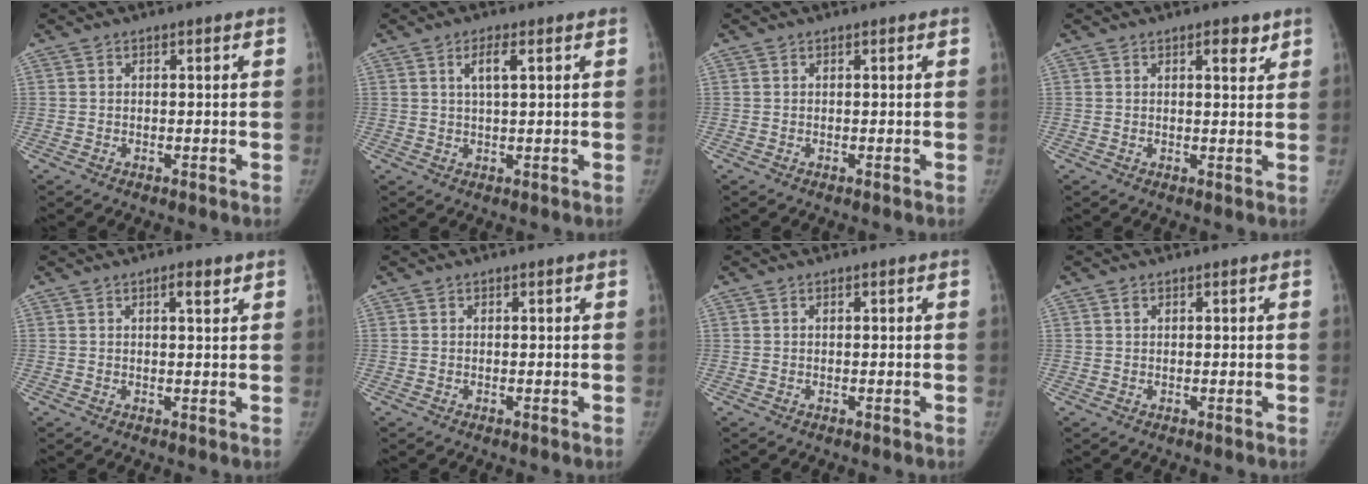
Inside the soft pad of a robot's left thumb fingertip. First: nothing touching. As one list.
[{"total": 3.5, "force": [1.3, 0.9, 3.1], "torque": [-0.058, 0.000, 0.026]}, {"total": 0.0}, {"total": 3.0, "force": [1.8, 1.2, 2.0], "torque": [-0.016, -0.010, 0.025]}, {"total": 2.4, "force": [1.3, 0.6, 1.8], "torque": [-0.025, -0.006, 0.021]}, {"total": 0.0}, {"total": 0.0}, {"total": 0.7, "force": [0.5, 0.4, 0.3], "torque": [-0.005, 0.000, 0.009]}]